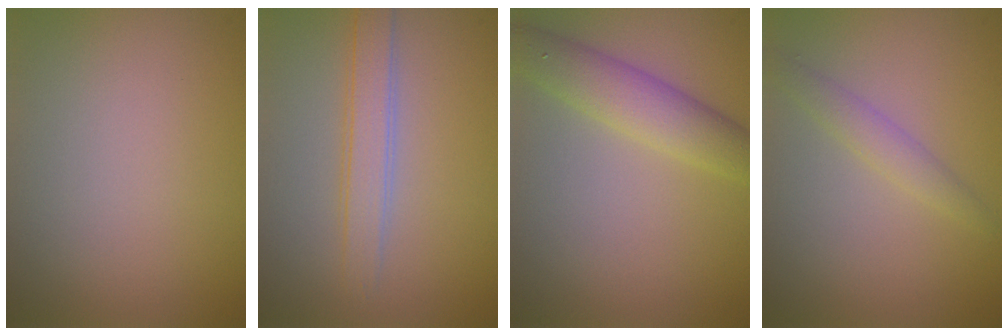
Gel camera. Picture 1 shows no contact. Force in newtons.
{"total": 2.6, "press": 2.6, "slide": 0.0}
{"total": 4.1, "press": 4.1, "slide": 0.0}
{"total": 1.7, "press": 1.7, "slide": 0.1}